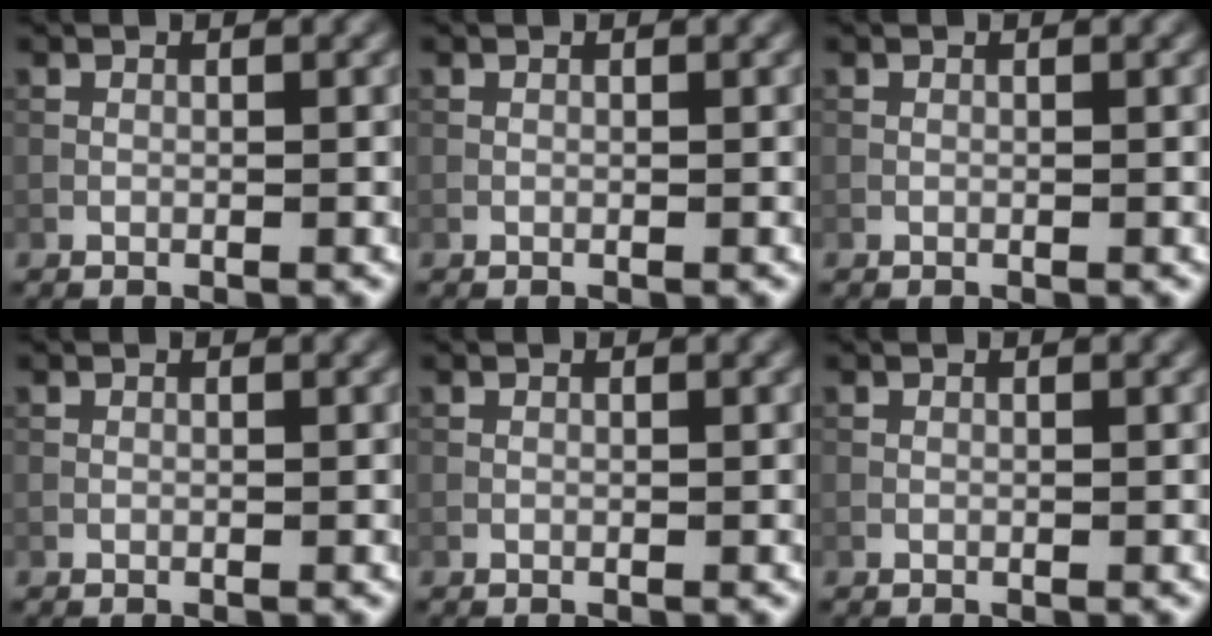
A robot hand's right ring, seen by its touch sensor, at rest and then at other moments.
{"total": 0.0}
{"total": 0.0}
{"total": 0.0}
{"total": 0.0}
{"total": 0.0}